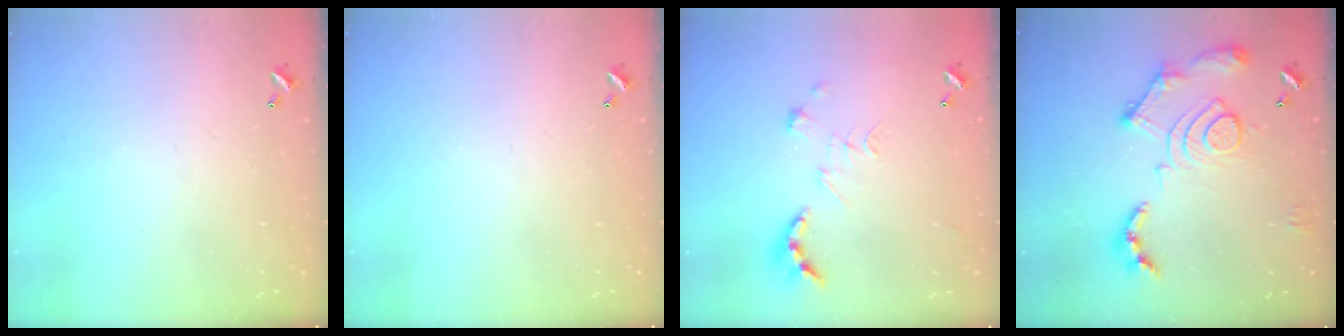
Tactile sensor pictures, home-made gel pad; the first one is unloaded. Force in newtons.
{"total": 0.0}
{"total": 2.4, "press": 1.9, "slide": 1.5}
{"total": 18.1, "press": 18.0, "slide": 1.9}